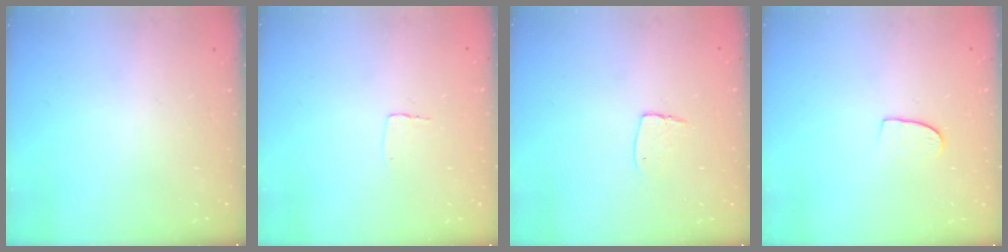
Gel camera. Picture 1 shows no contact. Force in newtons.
{"total": 2.7, "press": 2.7, "slide": 0.1}
{"total": 5.6, "press": 5.6, "slide": 0.4}
{"total": 6.1, "press": 6.1, "slide": 0.4}